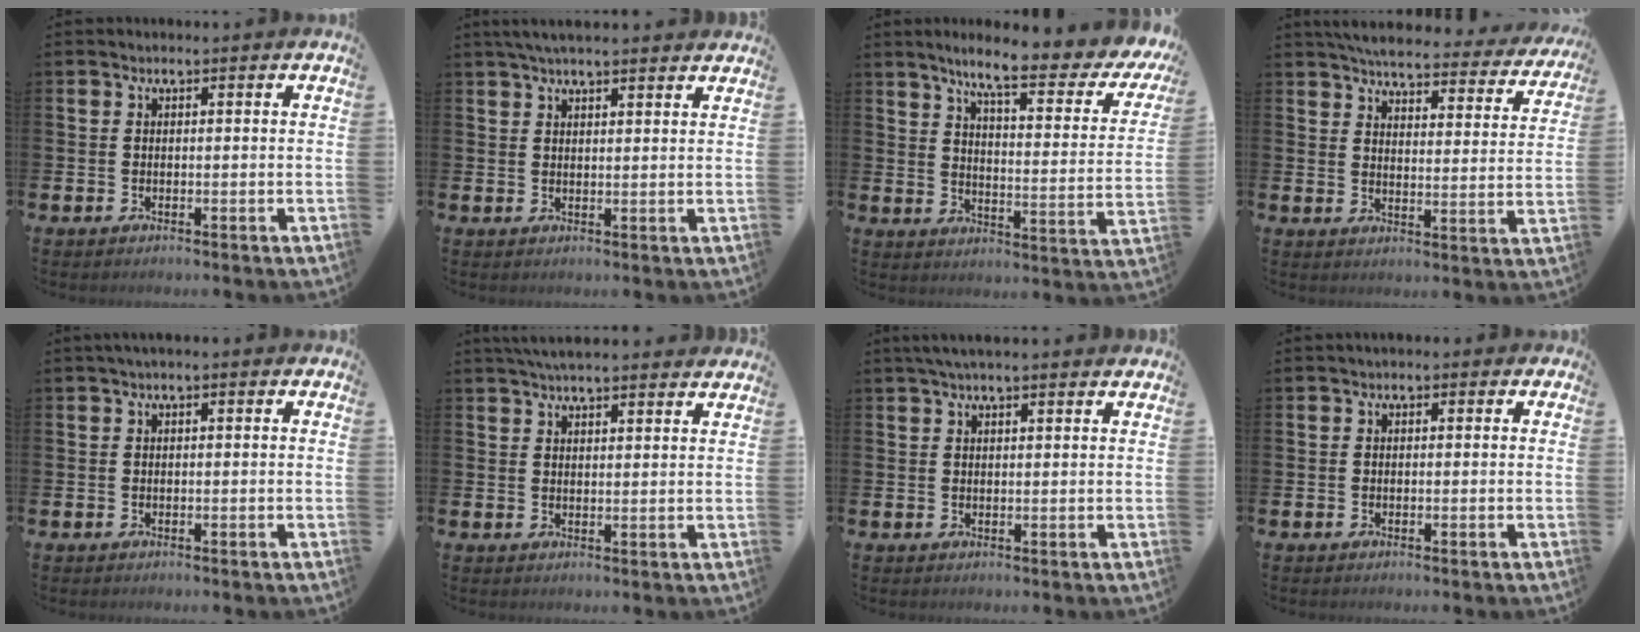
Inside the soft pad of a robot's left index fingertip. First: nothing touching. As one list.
[{"total": 3.7, "force": [3.4, 0.3, 1.4], "torque": [-0.034, -0.005, 0.062]}, {"total": 7.8, "force": [6.0, 1.3, 4.7], "torque": [-0.096, -0.049, 0.091]}, {"total": 5.4, "force": [5.1, 0.7, 1.5], "torque": [-0.034, -0.040, 0.083]}, {"total": 0.7, "force": [0.1, 0.2, 0.7], "torque": [-0.011, 0.005, 0.001]}, {"total": 4.2, "force": [4.0, 0.4, 1.1], "torque": [-0.023, -0.013, 0.072]}, {"total": 2.8, "force": [2.3, 0.3, 1.5], "torque": [-0.031, 0.003, 0.041]}, {"total": 0.7, "force": [-0.1, 0.5, 0.4], "torque": [-0.006, 0.008, -0.004]}]